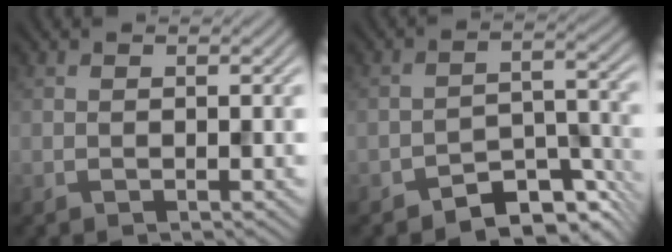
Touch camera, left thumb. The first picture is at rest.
{"total": 5.9, "force": [-4.5, 2.5, 2.9], "torque": [-0.037, 0.001, -0.078]}